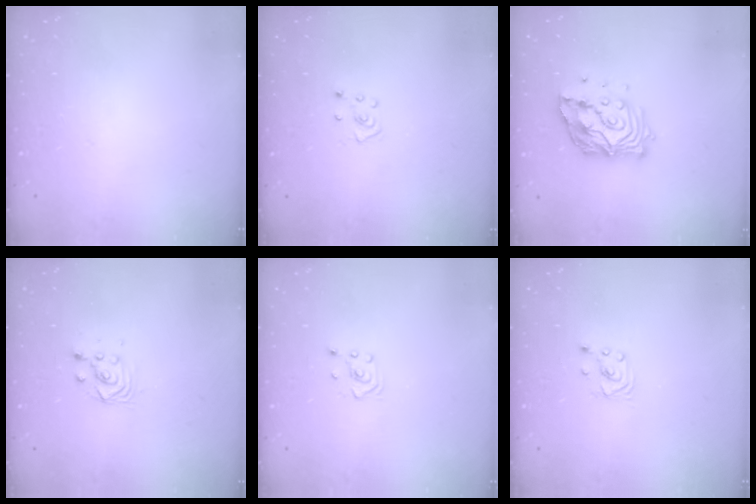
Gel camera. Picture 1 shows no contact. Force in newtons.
{"total": 4.0, "press": 4.0, "slide": 0.4}
{"total": 15.1, "press": 15.0, "slide": 1.4}
{"total": 3.0, "press": 3.0, "slide": 0.1}
{"total": 2.8, "press": 2.6, "slide": 1.1}
{"total": 1.7, "press": 1.6, "slide": 0.1}